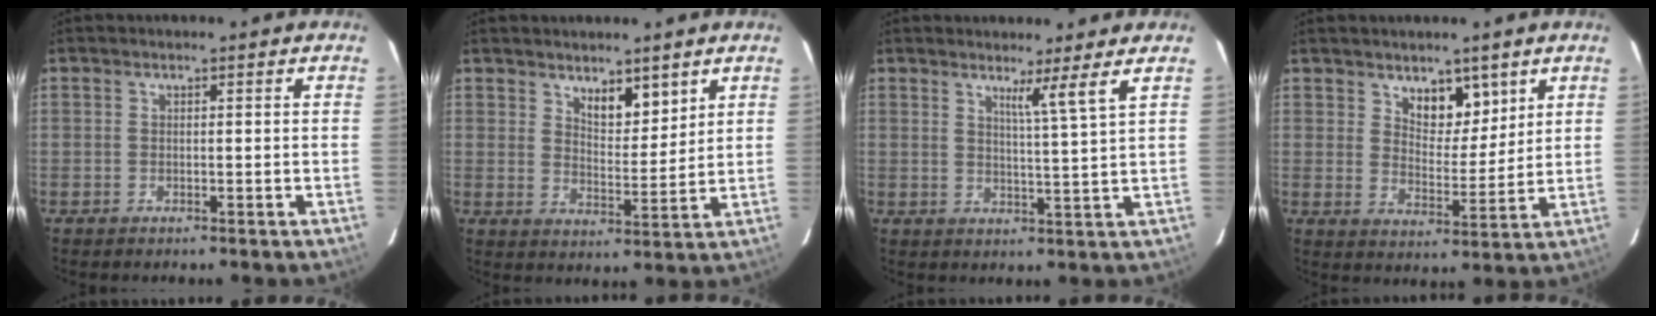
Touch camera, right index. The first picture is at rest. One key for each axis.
{"total": 5.2, "fx": 3.6, "fy": 1.8, "fz": 3.2, "tx": -0.055, "ty": -0.010, "tz": 0.066}
{"total": 3.8, "fx": 2.4, "fy": -1.8, "fz": 2.3, "tx": -0.042, "ty": -0.022, "tz": 0.046}
{"total": 6.2, "fx": 4.0, "fy": 3.0, "fz": 3.6, "tx": -0.049, "ty": -0.008, "tz": 0.071}